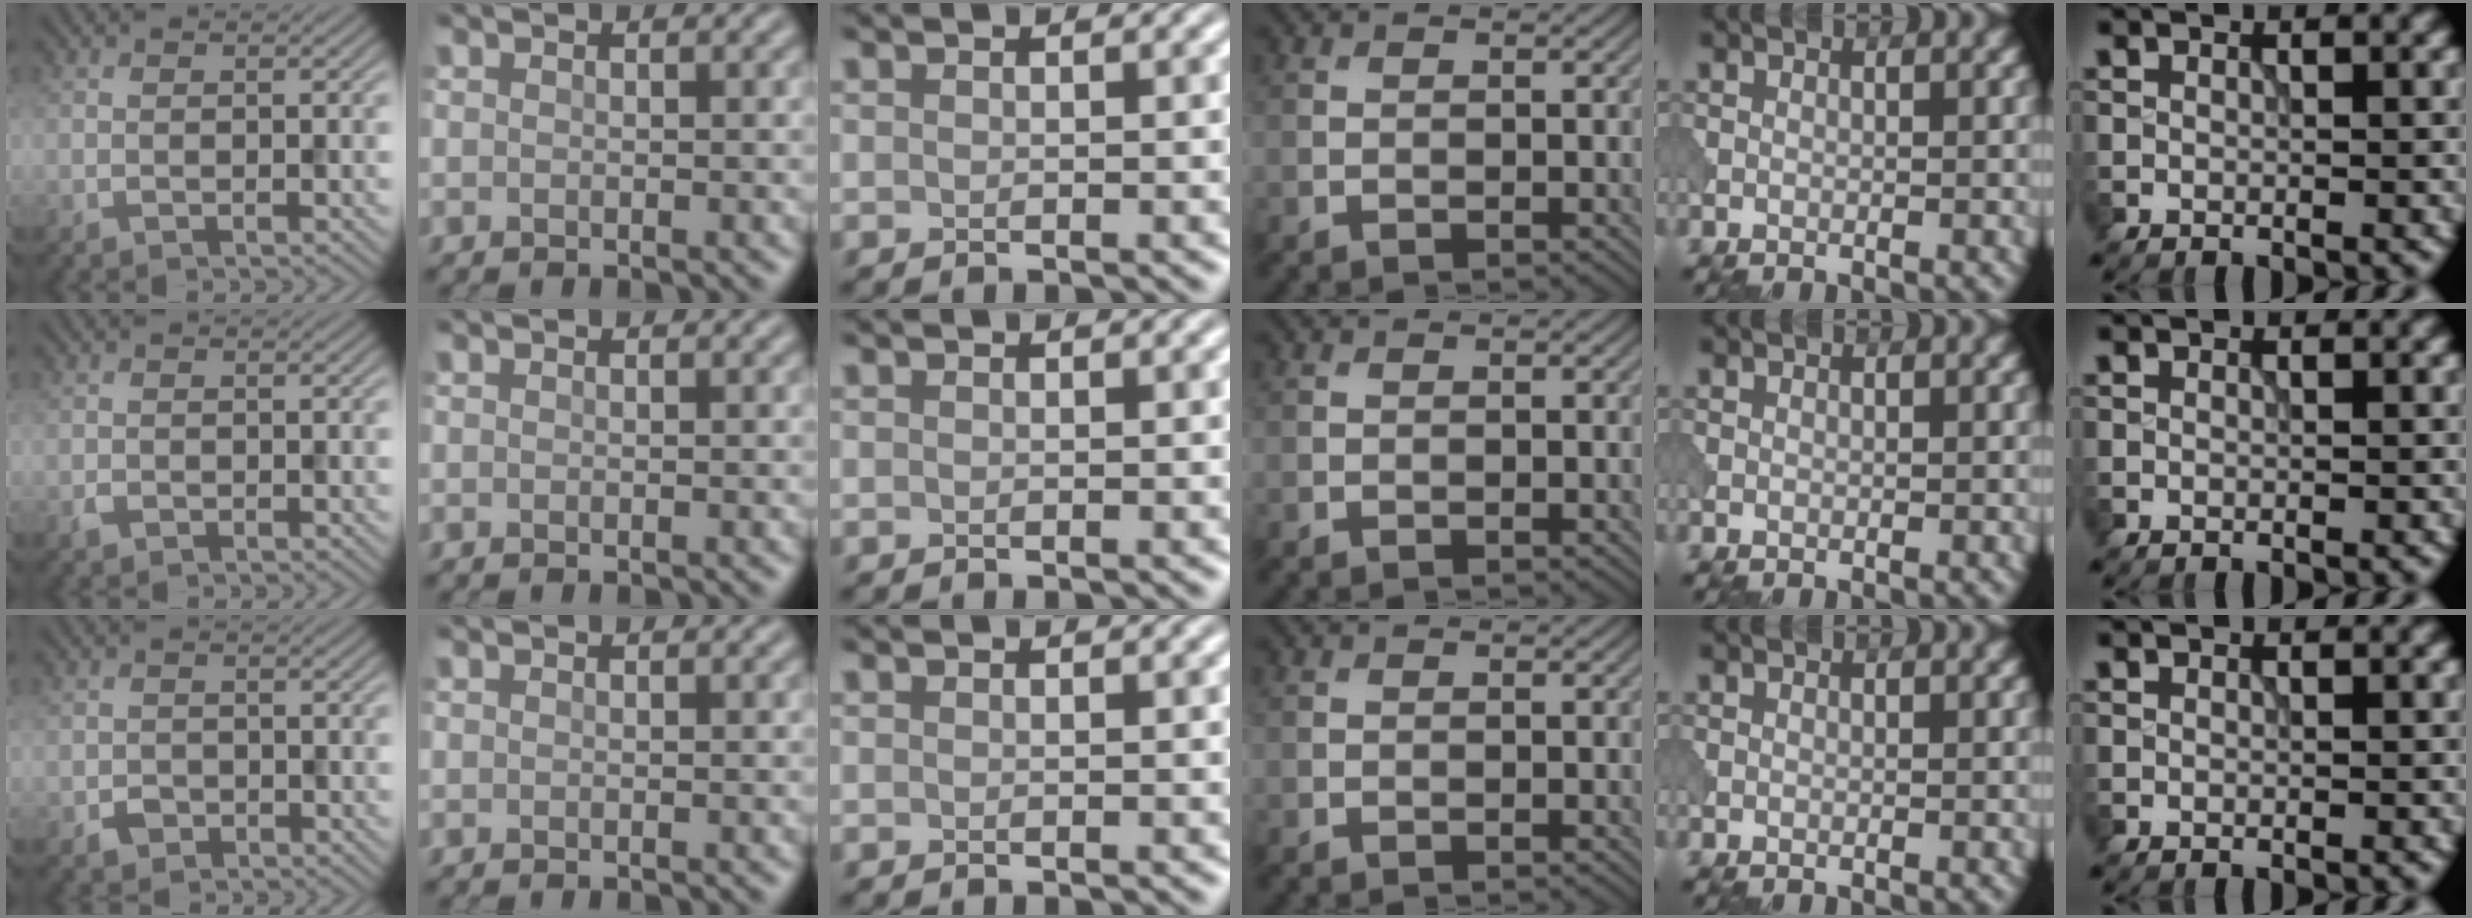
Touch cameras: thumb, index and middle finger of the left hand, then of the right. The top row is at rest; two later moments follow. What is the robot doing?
{"motion": "open", "object": "sandwich press"}